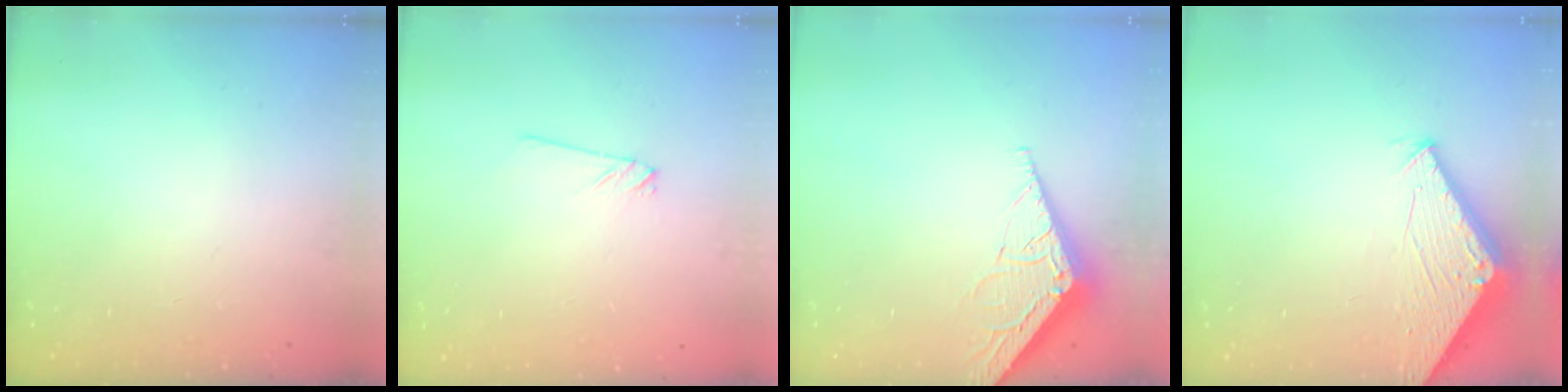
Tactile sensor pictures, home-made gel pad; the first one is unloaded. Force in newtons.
{"total": 0.9, "press": 0.9, "slide": 0.1}
{"total": 4.5, "press": 4.5, "slide": 0.1}
{"total": 2.9, "press": 2.9, "slide": 0.2}